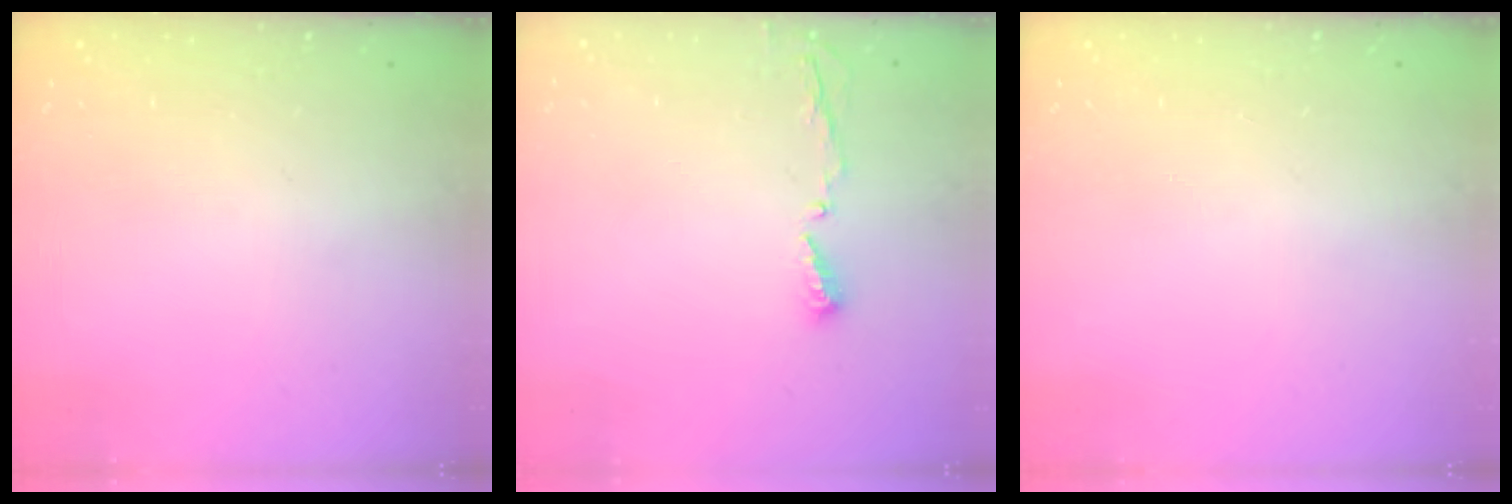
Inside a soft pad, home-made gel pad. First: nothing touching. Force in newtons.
{"total": 3.4, "press": 3.4, "slide": 0.4}
{"total": 0.0}